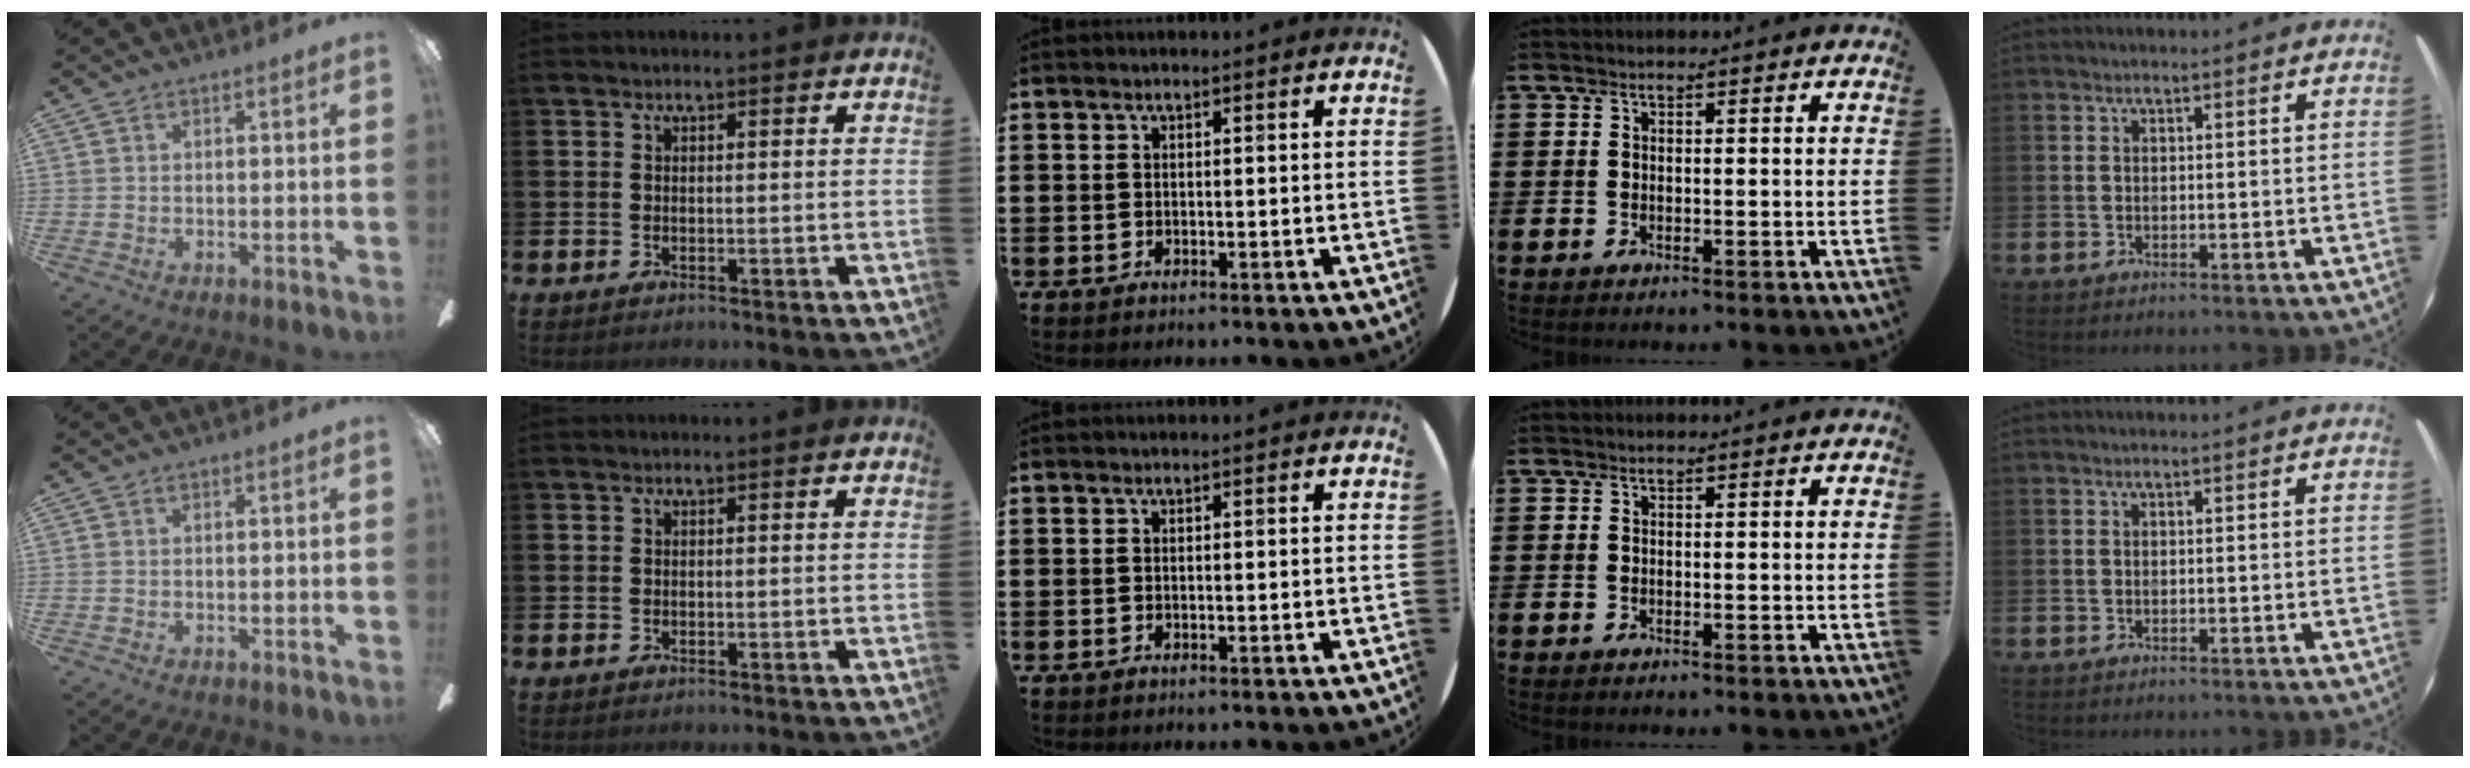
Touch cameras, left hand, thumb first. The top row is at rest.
{}